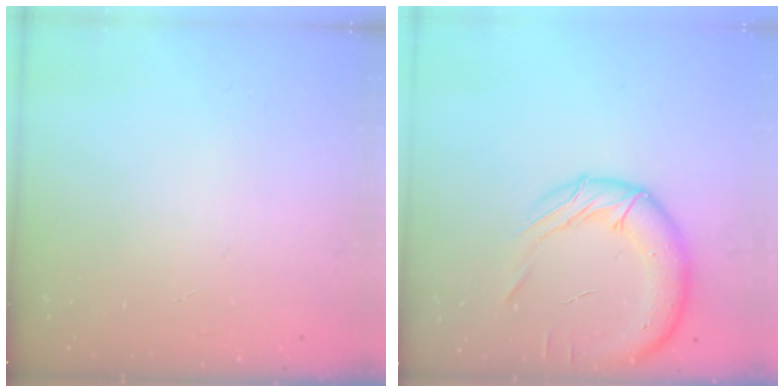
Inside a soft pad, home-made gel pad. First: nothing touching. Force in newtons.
{"total": 16.2, "press": 15.9, "slide": 3.4}